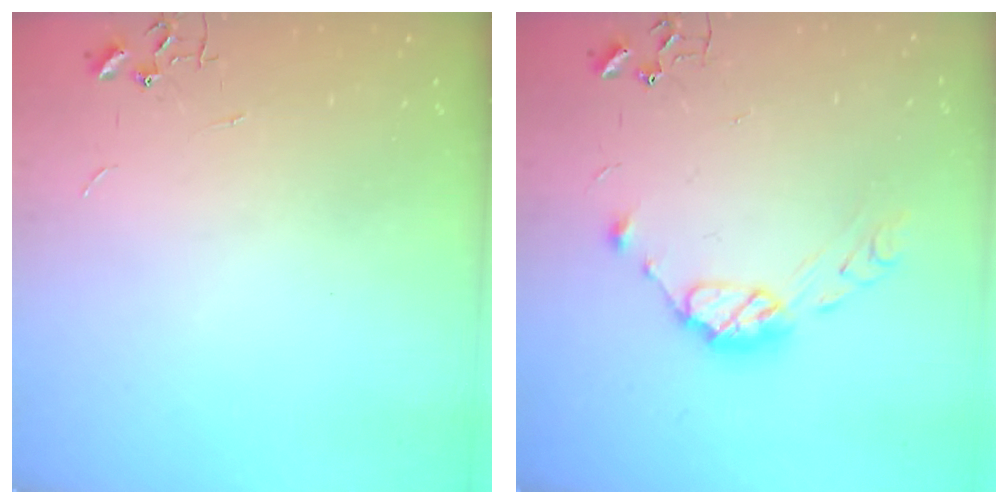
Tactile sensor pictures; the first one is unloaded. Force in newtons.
{"total": 10.4, "press": 10.4, "slide": 0.9}